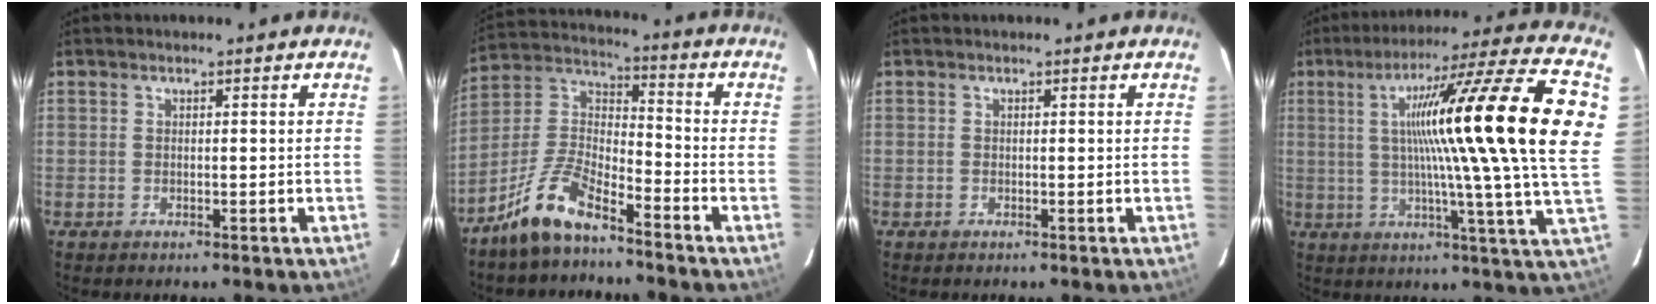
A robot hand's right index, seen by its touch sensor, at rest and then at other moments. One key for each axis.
{"total": 10.1, "fx": -7.9, "fy": 2.6, "fz": 5.7, "tx": -0.130, "ty": 0.012, "tz": -0.155}
{"total": 0.0}
{"total": 26.4, "fx": 5.0, "fy": -1.1, "fz": 25.9, "tx": -0.329, "ty": 0.031, "tz": 0.062}